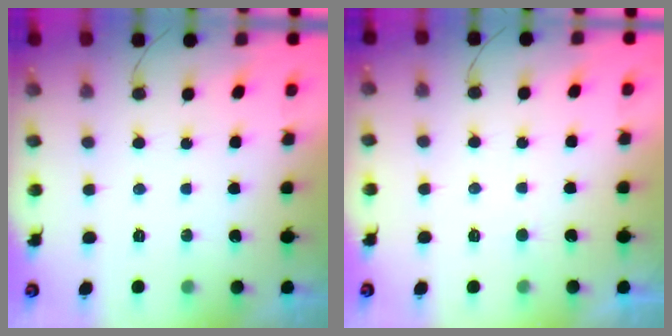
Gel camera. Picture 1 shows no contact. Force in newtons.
{"total": 1.6, "press": 1.6, "slide": 0.2}